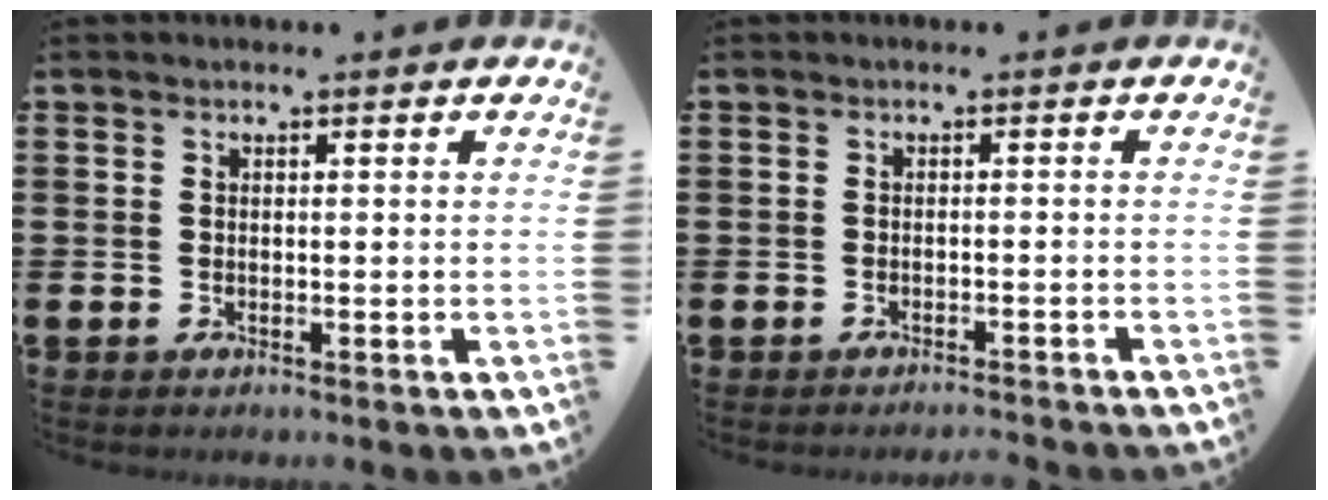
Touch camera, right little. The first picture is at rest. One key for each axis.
{"total": 1.0, "fx": -1.0, "fy": -0.2, "fz": 0.0, "tx": 0.001, "ty": 0.002, "tz": -0.021}